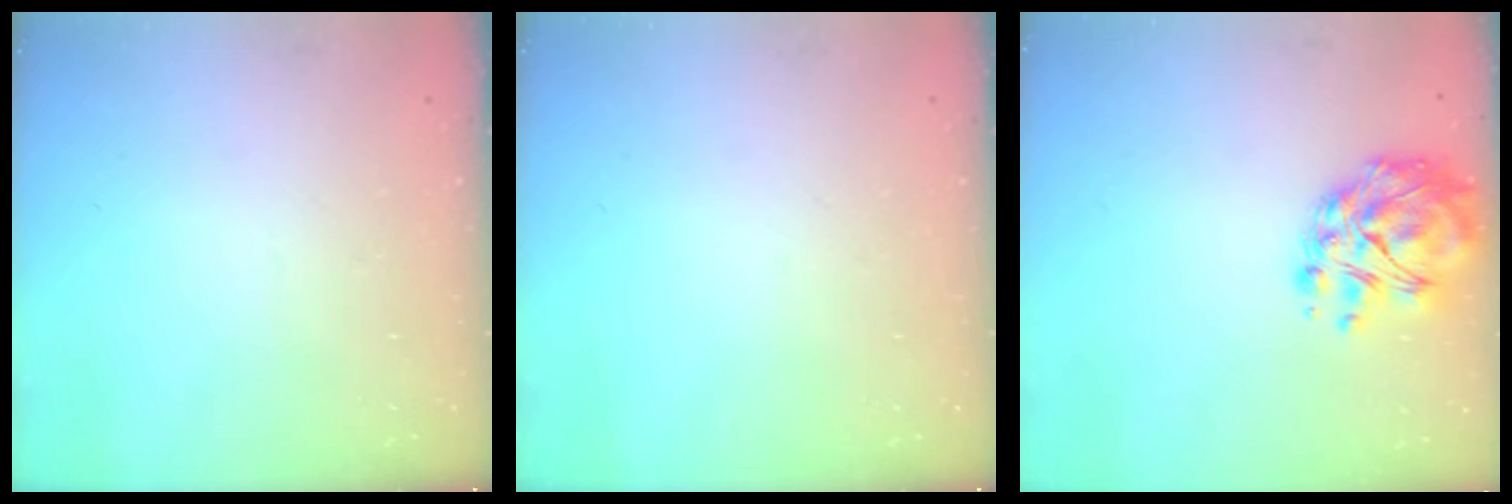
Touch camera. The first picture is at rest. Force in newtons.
{"total": 0.0}
{"total": 10.4, "press": 9.8, "slide": 3.6}